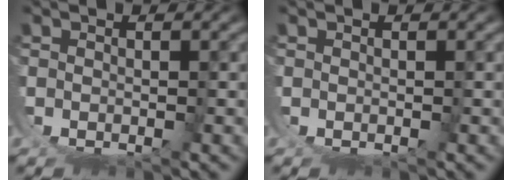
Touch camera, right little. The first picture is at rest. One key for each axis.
{"total": 0.0}